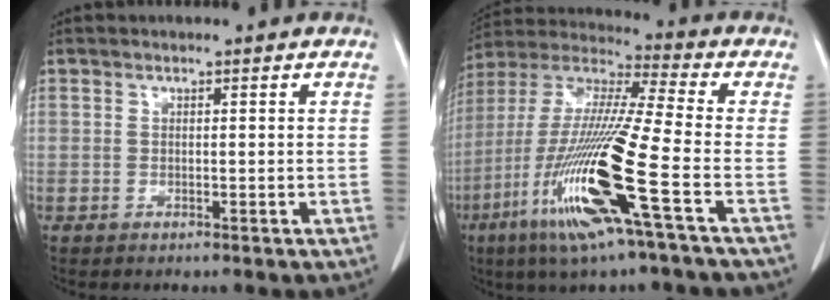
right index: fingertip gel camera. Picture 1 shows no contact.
{"total": 19.5, "force": [-7.5, -0.1, 18.1], "torque": [-0.396, -0.034, -0.151]}